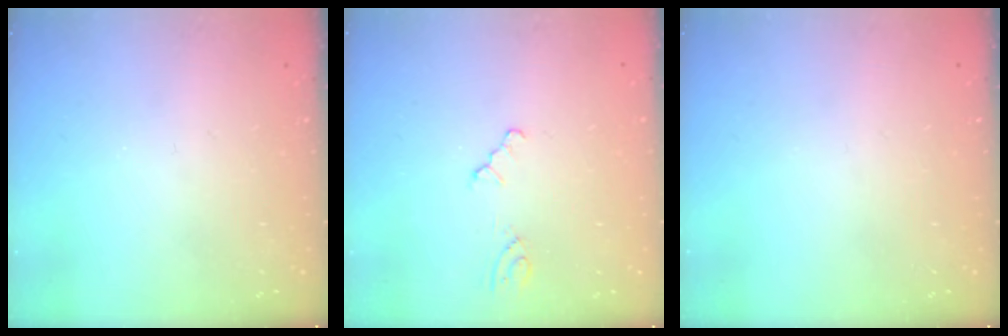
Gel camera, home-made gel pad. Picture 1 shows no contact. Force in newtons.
{"total": 2.1, "press": 2.0, "slide": 0.4}
{"total": 0.0}